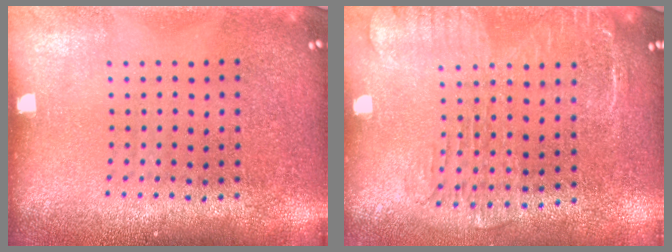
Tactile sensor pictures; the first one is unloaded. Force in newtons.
{"total": 2.0, "press": 1.6, "slide": 1.1}